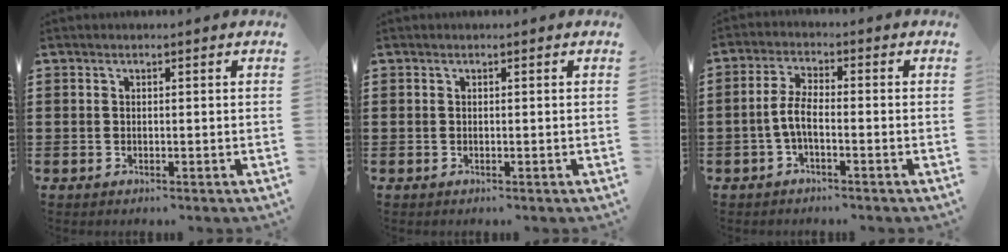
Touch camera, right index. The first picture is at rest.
{"total": 0.0}
{"total": 4.1, "force": [-1.4, 1.4, 3.6], "torque": [-0.091, -0.004, -0.035]}